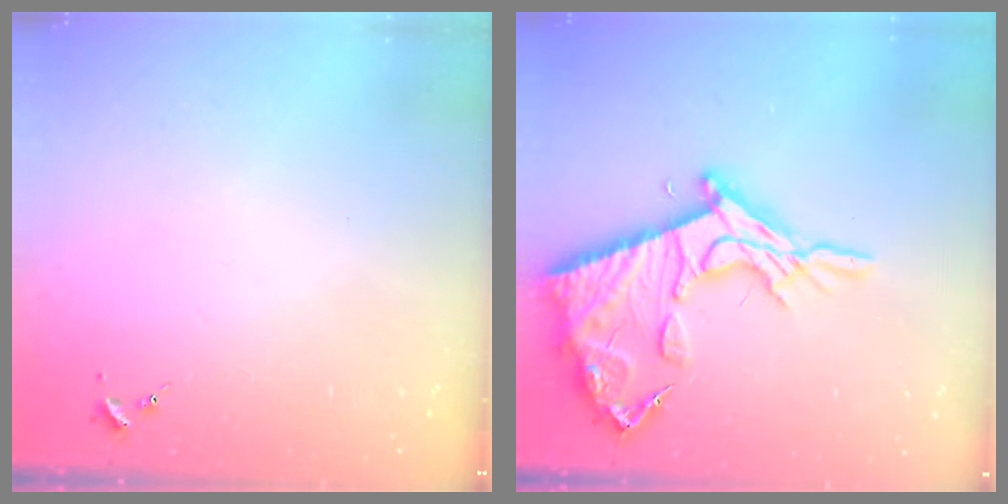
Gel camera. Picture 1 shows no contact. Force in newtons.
{"total": 19.4, "press": 19.4, "slide": 1.4}